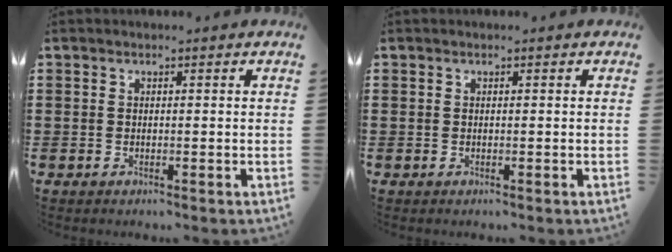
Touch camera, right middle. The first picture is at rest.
{"total": 0.0}